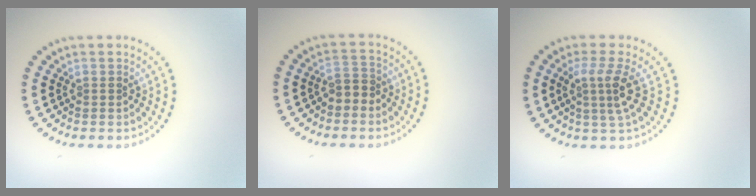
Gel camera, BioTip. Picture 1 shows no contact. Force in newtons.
{"total": 1.9, "press": 1.6, "slide": 1.0}
{"total": 3.1, "press": 2.2, "slide": 2.1}